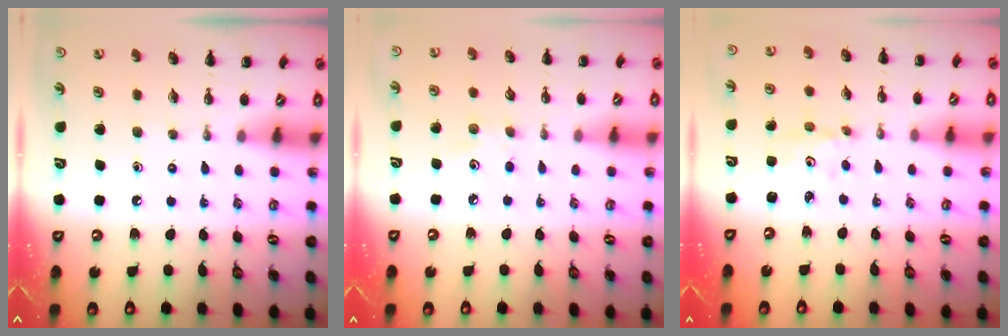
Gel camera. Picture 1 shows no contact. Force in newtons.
{"total": 3.0, "press": 2.9, "slide": 0.8}
{"total": 1.8, "press": 1.8, "slide": 0.5}